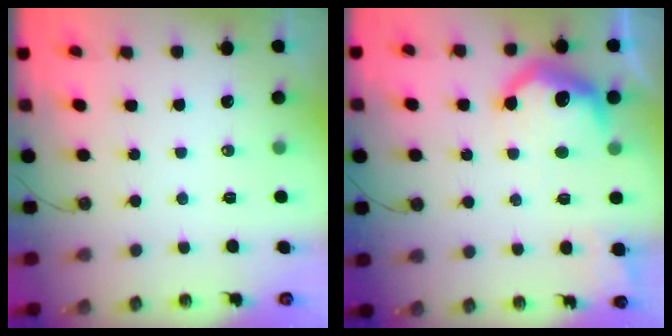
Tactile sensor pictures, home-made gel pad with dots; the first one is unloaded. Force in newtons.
{"total": 13.0, "press": 13.0, "slide": 0.8}